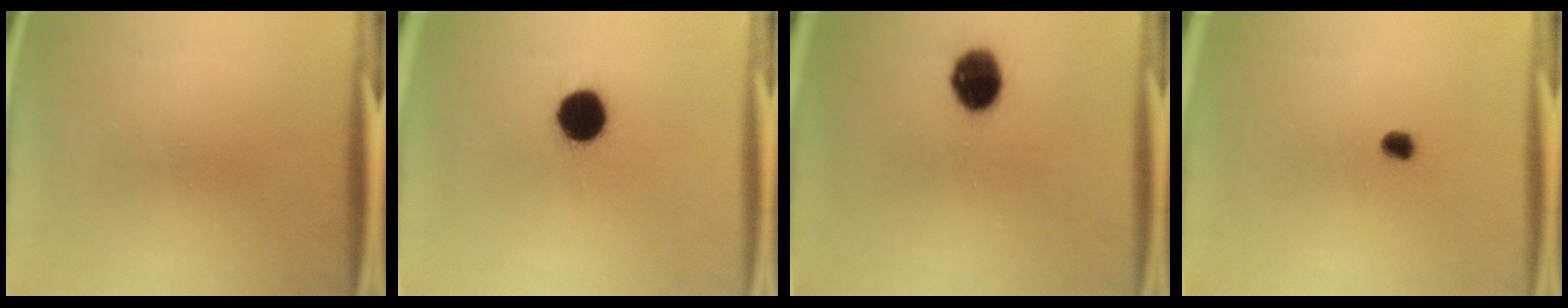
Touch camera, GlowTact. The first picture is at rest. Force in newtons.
{"total": 10.3}
{"total": 9.1}
{"total": 1.9}